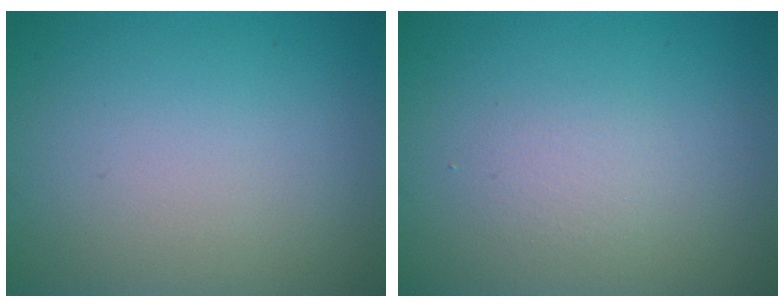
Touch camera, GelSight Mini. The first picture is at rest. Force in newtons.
{"total": 1.2, "press": 1.2, "slide": 0.0}